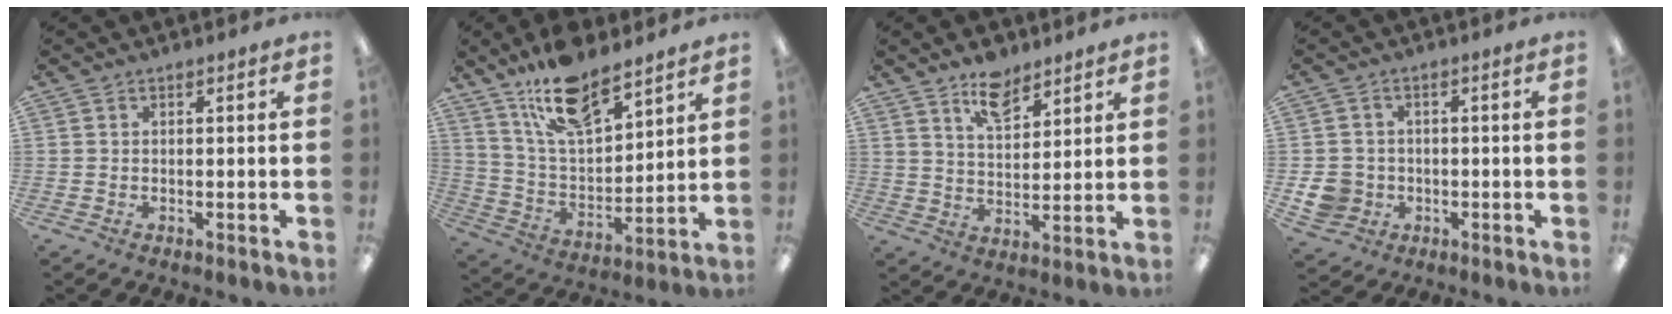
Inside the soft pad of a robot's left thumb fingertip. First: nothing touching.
{"total": 16.7, "force": [12.5, 6.5, 9.0], "torque": [-0.161, -0.065, 0.219]}
{"total": 8.7, "force": [6.6, 4.1, 3.8], "torque": [-0.053, -0.035, 0.116]}
{"total": 6.0, "force": [-1.3, 5.5, 2.0], "torque": [-0.035, 0.009, -0.021]}